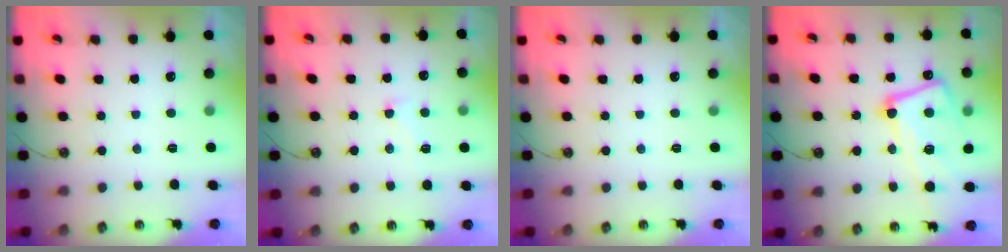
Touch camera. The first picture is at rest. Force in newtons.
{"total": 0.6, "press": 0.3, "slide": 0.5}
{"total": 0.0}
{"total": 15.3, "press": 15.3, "slide": 1.3}